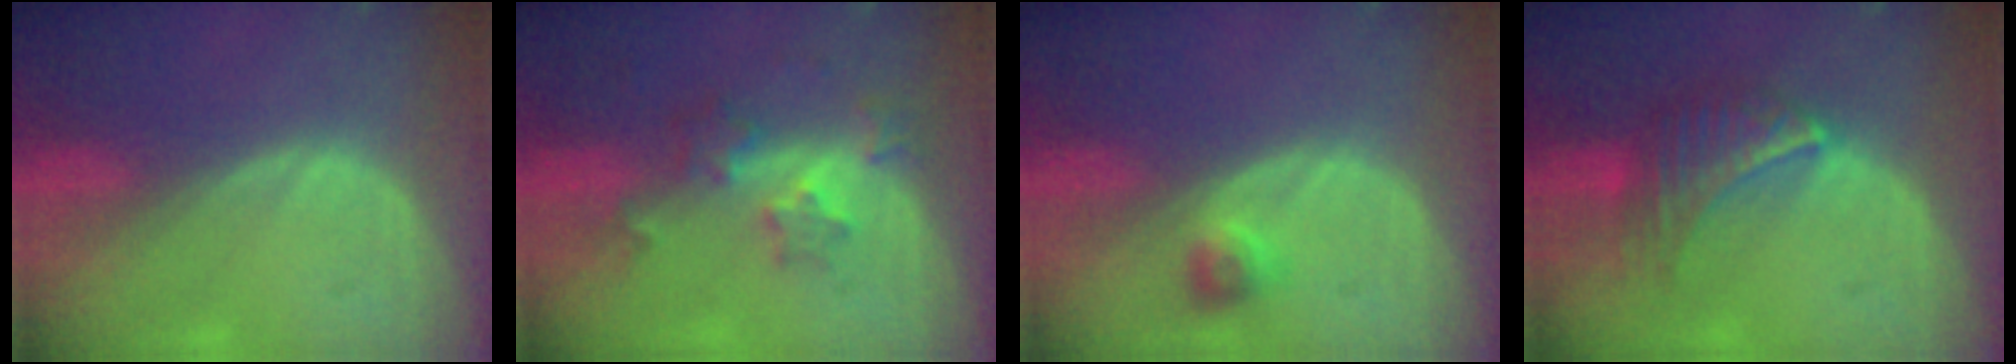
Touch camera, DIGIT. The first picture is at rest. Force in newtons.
{"total": 5.9, "press": 5.3, "slide": 2.7}
{"total": 2.2, "press": 2.1, "slide": 0.8}
{"total": 6.5, "press": 6.5, "slide": 0.9}